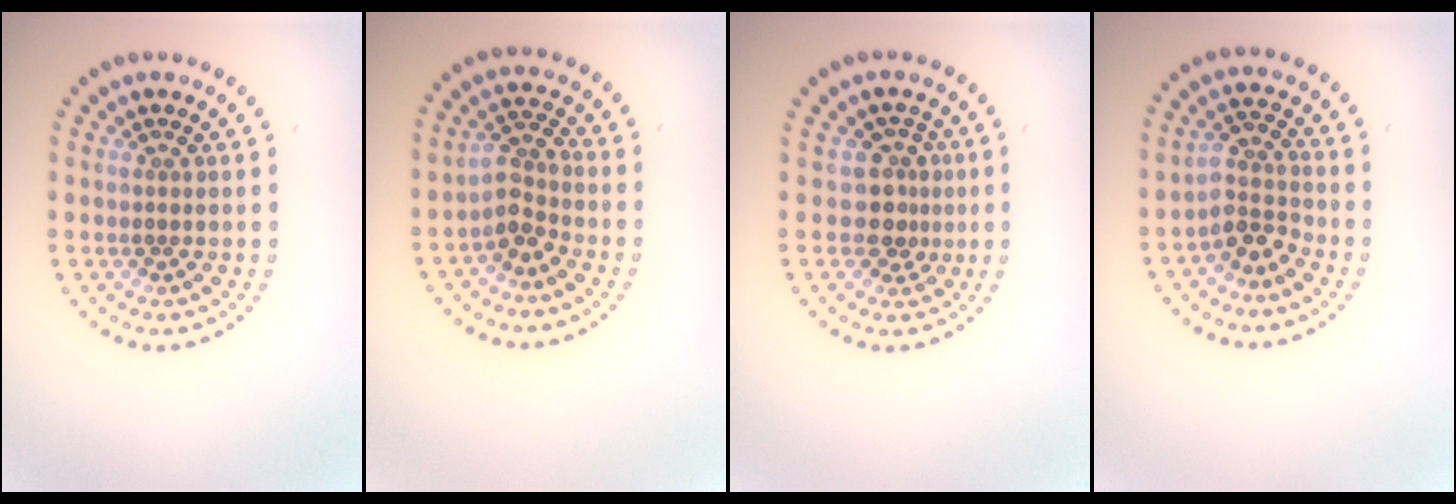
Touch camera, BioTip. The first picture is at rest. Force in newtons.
{"total": 2.6, "press": 2.0, "slide": 1.6}
{"total": 2.5, "press": 2.0, "slide": 1.5}
{"total": 3.0, "press": 2.1, "slide": 2.1}